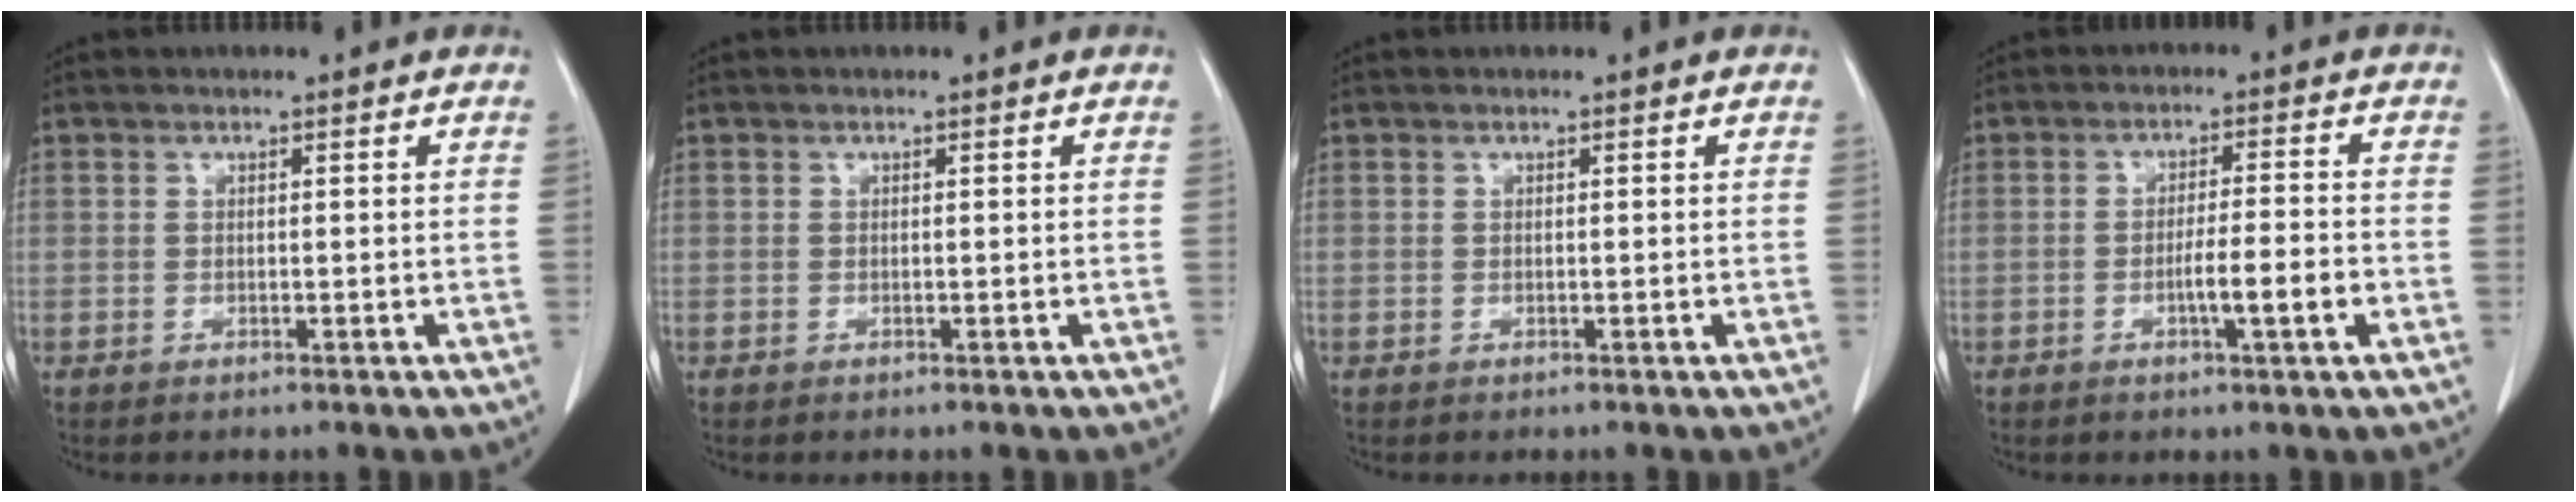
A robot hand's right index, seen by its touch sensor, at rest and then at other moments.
{"total": 0.0}
{"total": 0.0}
{"total": 6.1, "force": [-2.0, 0.5, 5.7], "torque": [-0.095, 0.001, -0.030]}